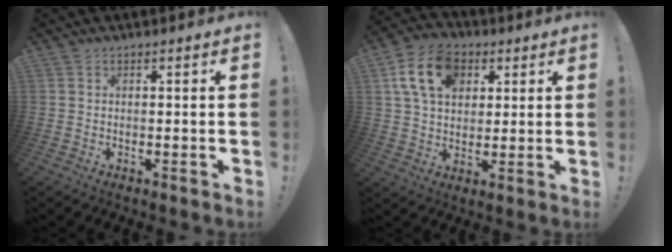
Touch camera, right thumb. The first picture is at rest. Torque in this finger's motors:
{"motor_torque": [-0.13, 1.65, 0.57, -0.34, 0.23]}